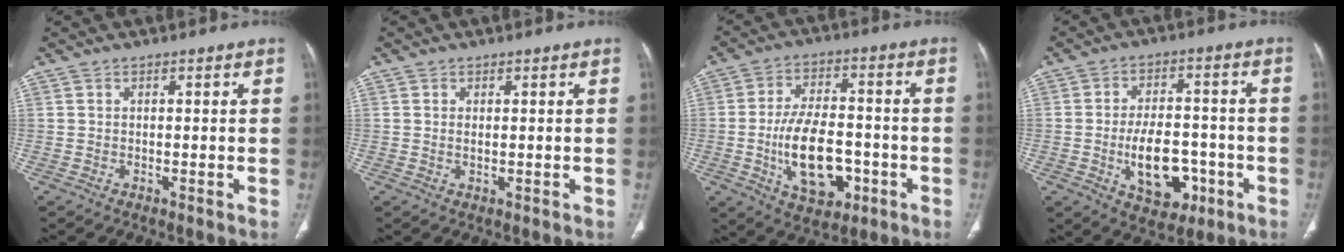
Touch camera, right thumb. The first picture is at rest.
{"total": 0.9, "force": [0.2, 0.4, 0.8], "torque": [-0.020, -0.001, 0.007]}
{"total": 14.5, "force": [-3.9, 8.2, 11.4], "torque": [-0.176, 0.017, -0.056]}
{"total": 12.1, "force": [-3.7, 7.3, 8.9], "torque": [-0.117, 0.022, -0.047]}